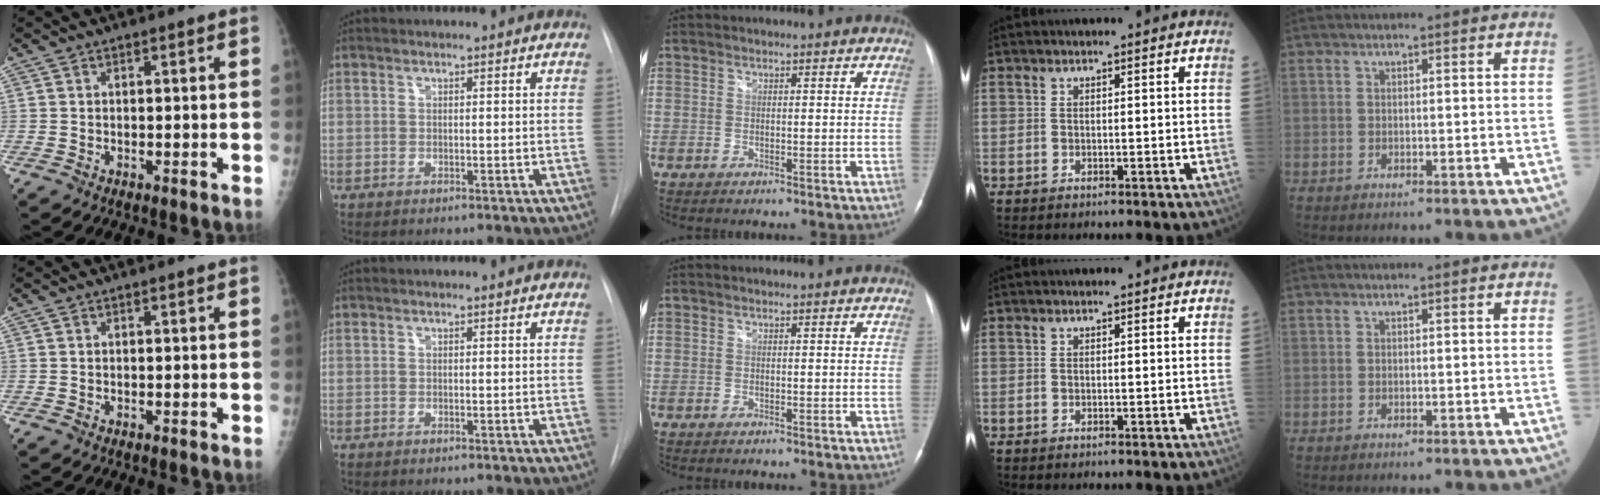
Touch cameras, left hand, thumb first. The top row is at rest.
{}